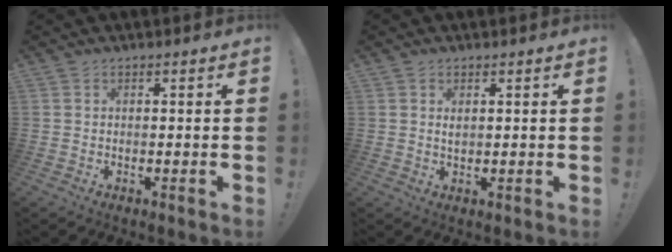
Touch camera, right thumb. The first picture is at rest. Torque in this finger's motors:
{"motor_torque": [0.09, 0.53, 0.25, 0.16, -0.07]}